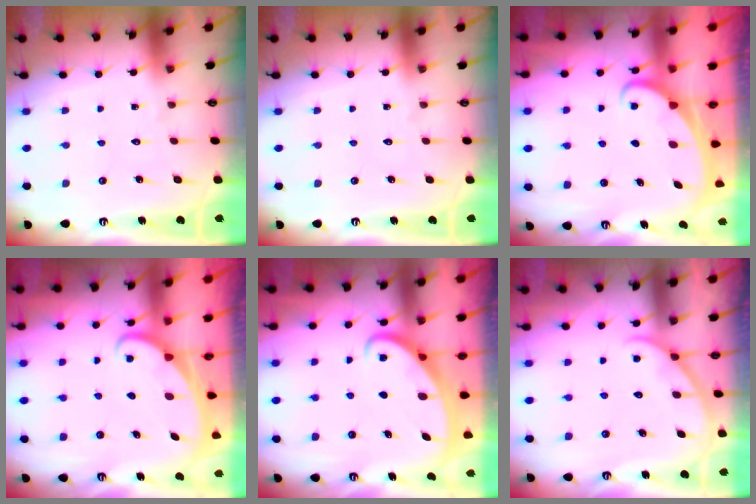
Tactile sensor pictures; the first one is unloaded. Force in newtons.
{"total": 0.0}
{"total": 2.4, "press": 2.4, "slide": 0.3}
{"total": 1.6, "press": 1.6, "slide": 0.0}
{"total": 2.4, "press": 2.3, "slide": 0.3}
{"total": 3.9, "press": 3.8, "slide": 0.3}